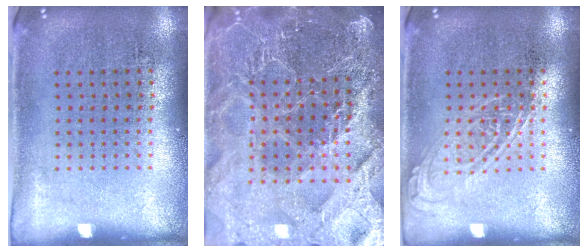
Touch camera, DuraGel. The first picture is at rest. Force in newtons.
{"total": 5.8, "press": 5.0, "slide": 2.9}
{"total": 1.8, "press": 1.8, "slide": 0.2}